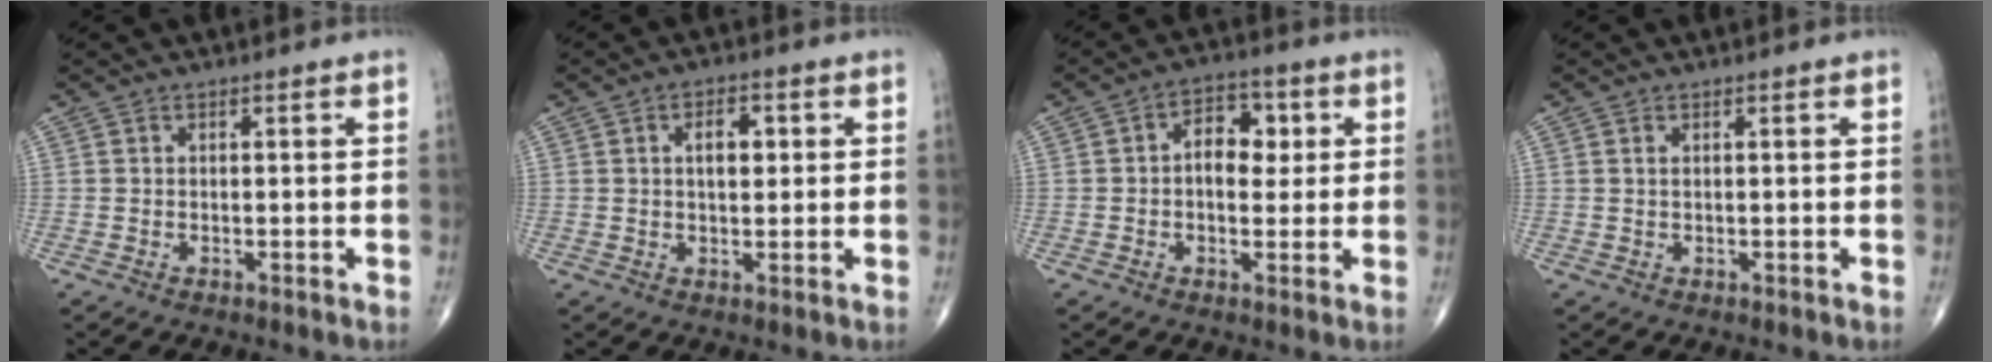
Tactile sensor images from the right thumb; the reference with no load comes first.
{"total": 4.8, "force": [1.1, 2.7, 3.9], "torque": [-0.051, 0.002, 0.016]}
{"total": 7.5, "force": [1.0, 5.0, 5.5], "torque": [-0.051, 0.012, 0.009]}
{"total": 0.7, "force": [0.3, 0.3, 0.5], "torque": [-0.012, 0.005, 0.007]}